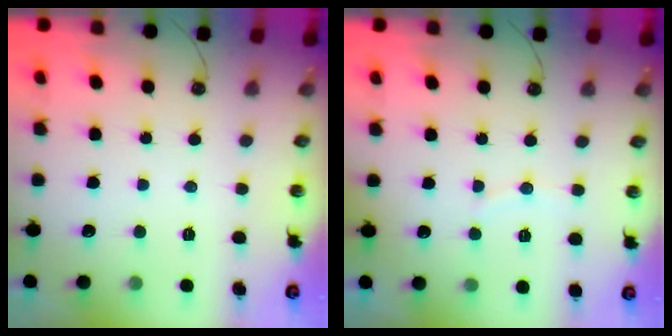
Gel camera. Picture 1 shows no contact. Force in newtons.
{"total": 3.5, "press": 3.4, "slide": 0.8}